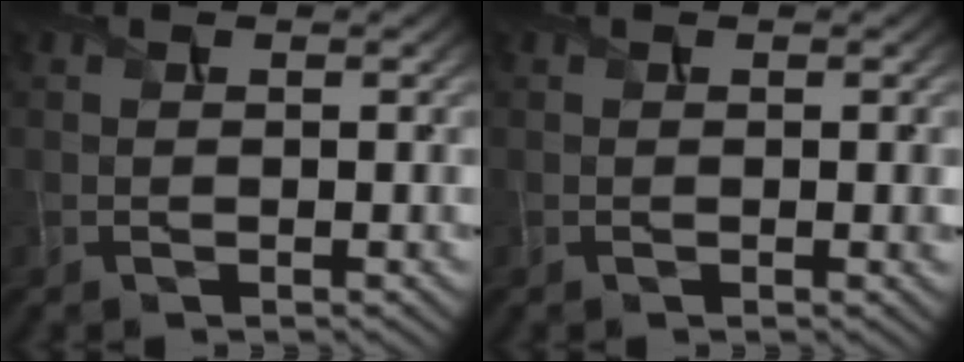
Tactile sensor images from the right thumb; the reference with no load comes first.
{"total": 0.6, "force": [-0.1, 0.1, 0.6], "torque": [-0.008, -0.005, -0.002]}